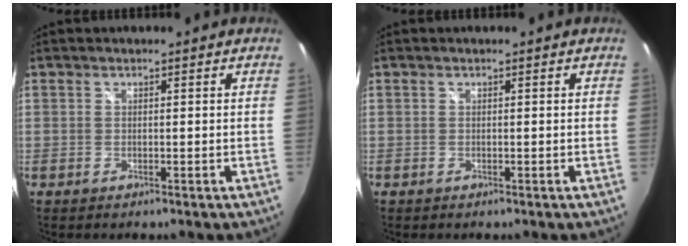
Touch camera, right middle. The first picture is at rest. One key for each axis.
{"total": 0.0}